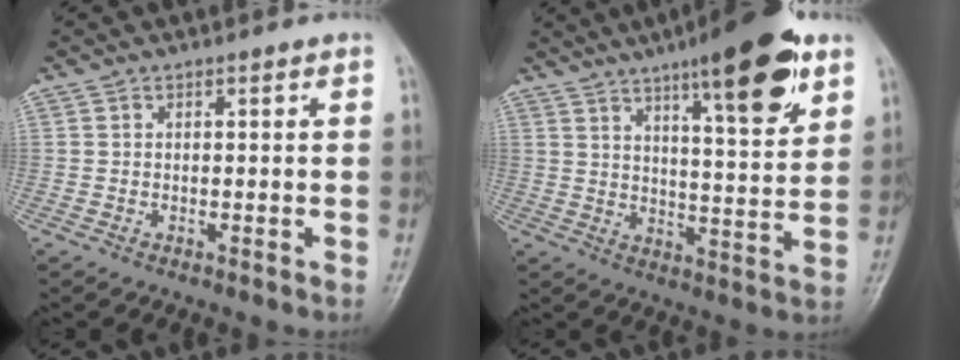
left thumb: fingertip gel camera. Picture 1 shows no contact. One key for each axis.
{"total": 17.0, "fx": 9.9, "fy": 3.9, "fz": 13.2, "tx": -0.171, "ty": -0.046, "tz": 0.149}